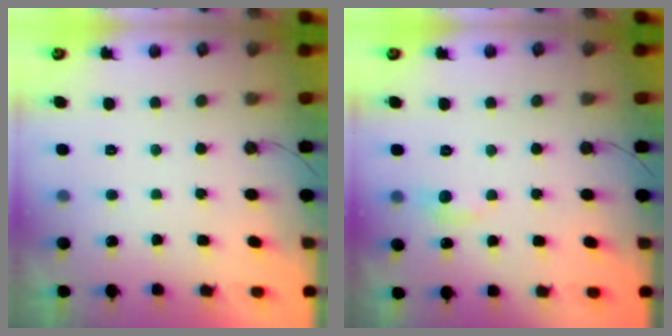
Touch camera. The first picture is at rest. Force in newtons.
{"total": 5.5, "press": 5.4, "slide": 0.7}